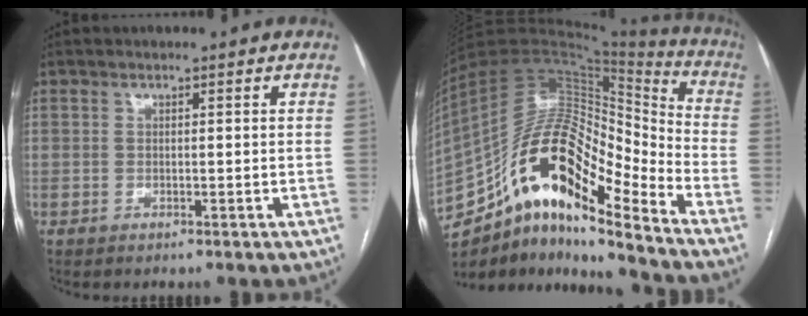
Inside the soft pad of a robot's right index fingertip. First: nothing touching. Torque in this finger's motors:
{"motor_torque": [1.04, -1.10, 1.05, 0.21]}